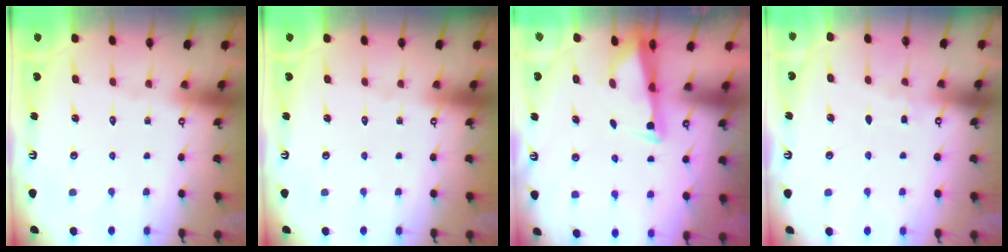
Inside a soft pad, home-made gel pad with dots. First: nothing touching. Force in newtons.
{"total": 0.0}
{"total": 2.9, "press": 2.8, "slide": 0.8}
{"total": 4.3, "press": 4.3, "slide": 0.5}